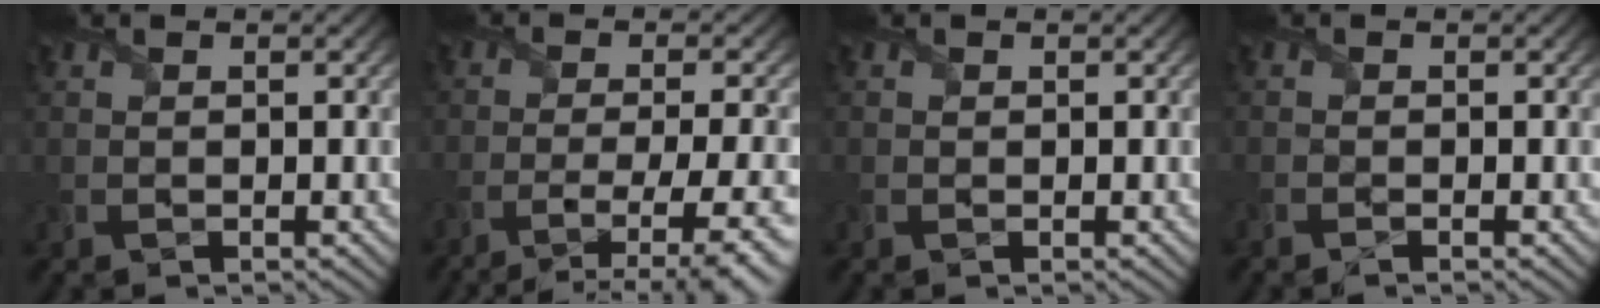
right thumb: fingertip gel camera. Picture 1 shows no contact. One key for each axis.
{"total": 8.0, "fx": -4.9, "fy": 1.3, "fz": 6.3, "tx": -0.100, "ty": -0.005, "tz": -0.073}
{"total": 0.0}
{"total": 0.7, "fx": -0.7, "fy": -0.1, "fz": 0.3, "tx": -0.006, "ty": -0.002, "tz": -0.014}